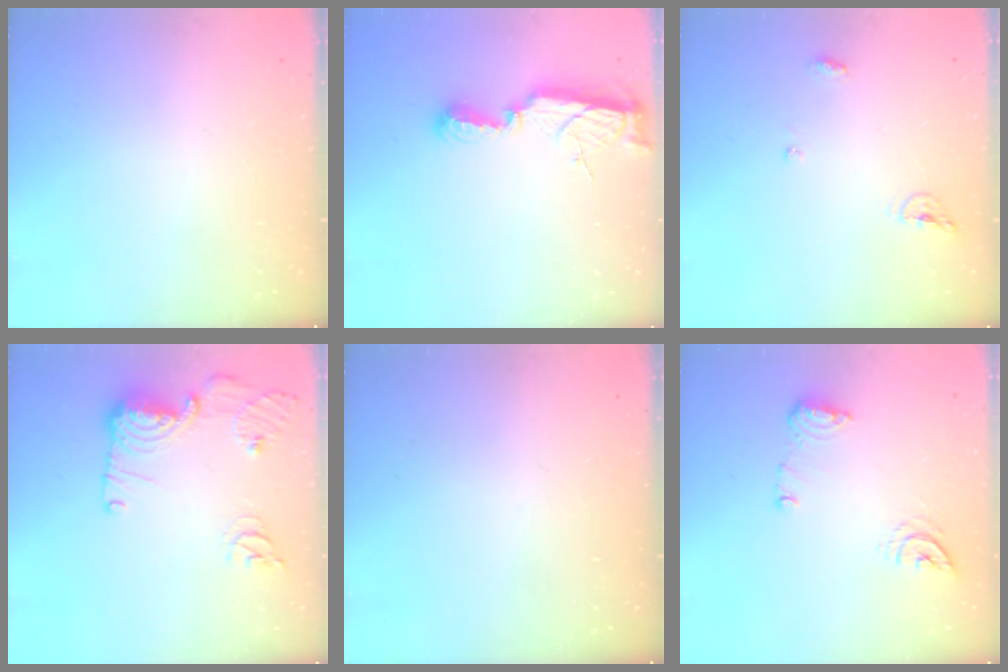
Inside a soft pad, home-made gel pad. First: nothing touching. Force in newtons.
{"total": 8.4, "press": 8.4, "slide": 0.5}
{"total": 6.8, "press": 6.7, "slide": 0.6}
{"total": 15.2, "press": 14.9, "slide": 2.8}
{"total": 0.0}
{"total": 8.9, "press": 8.9, "slide": 0.5}